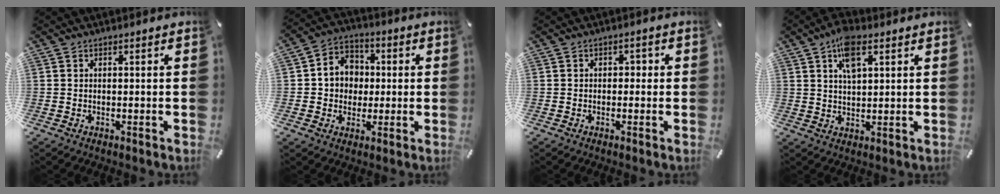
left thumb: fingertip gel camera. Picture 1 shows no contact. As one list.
[{"total": 8.2, "force": [-0.3, 7.8, 2.5], "torque": [-0.058, 0.009, -0.006]}, {"total": 1.5, "force": [-0.7, 1.0, 0.8], "torque": [-0.016, 0.008, -0.017]}, {"total": 7.4, "force": [3.6, 3.4, 5.4], "torque": [-0.092, -0.006, 0.061]}]